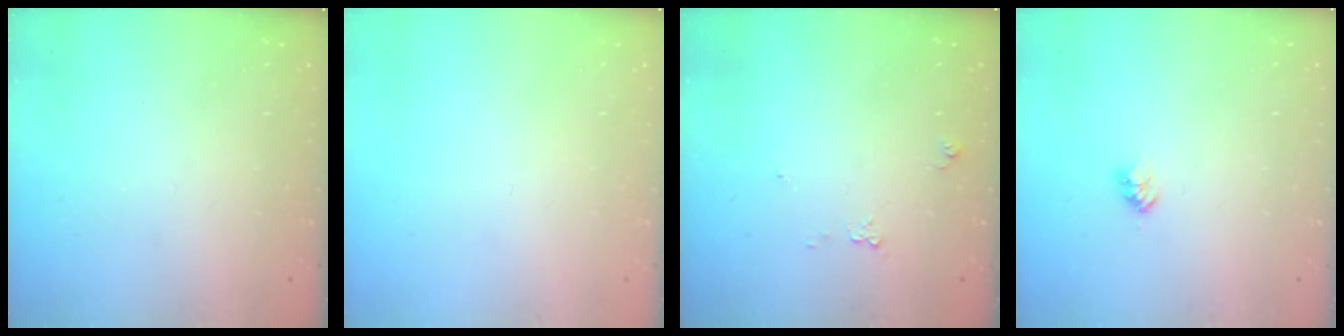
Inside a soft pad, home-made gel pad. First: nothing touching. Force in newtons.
{"total": 0.7, "press": 0.7, "slide": 0.1}
{"total": 5.5, "press": 5.5, "slide": 0.7}
{"total": 2.8, "press": 2.8, "slide": 0.4}